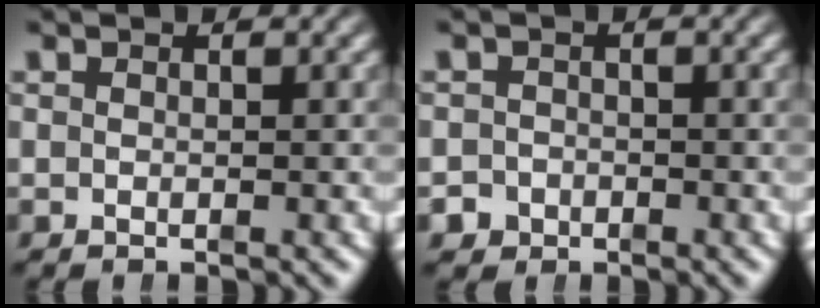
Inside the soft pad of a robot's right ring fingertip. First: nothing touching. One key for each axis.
{"total": 3.3, "fx": -1.9, "fy": 2.7, "fz": 0.2, "tx": -0.008, "ty": -0.021, "tz": -0.029}